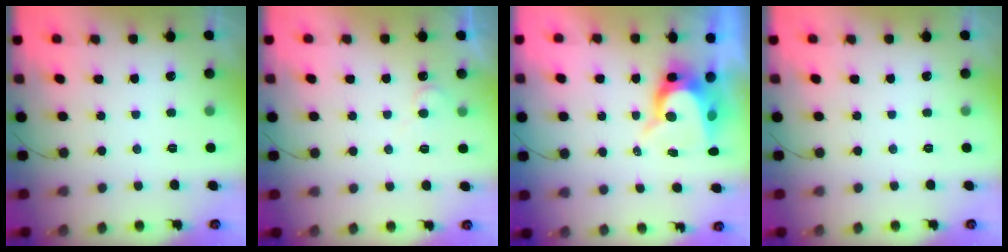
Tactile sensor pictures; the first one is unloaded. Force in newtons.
{"total": 4.2, "press": 4.2, "slide": 0.4}
{"total": 8.6, "press": 8.5, "slide": 0.5}
{"total": 0.0}